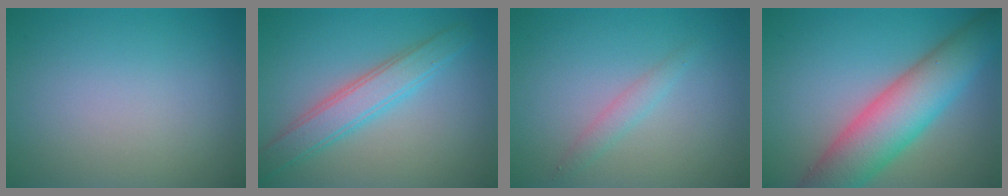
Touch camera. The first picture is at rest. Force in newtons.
{"total": 3.9, "press": 3.9, "slide": 0.1}
{"total": 1.4, "press": 1.4, "slide": 0.0}
{"total": 8.6, "press": 8.6, "slide": 0.3}